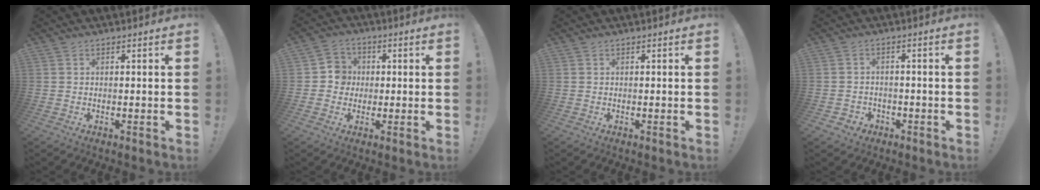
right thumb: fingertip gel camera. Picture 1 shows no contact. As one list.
[{"total": 6.2, "force": [-0.4, 6.0, 1.6], "torque": [-0.018, 0.010, -0.006]}, {"total": 0.0}, {"total": 2.9, "force": [-1.4, 2.4, 0.9], "torque": [-0.016, 0.005, -0.023]}]